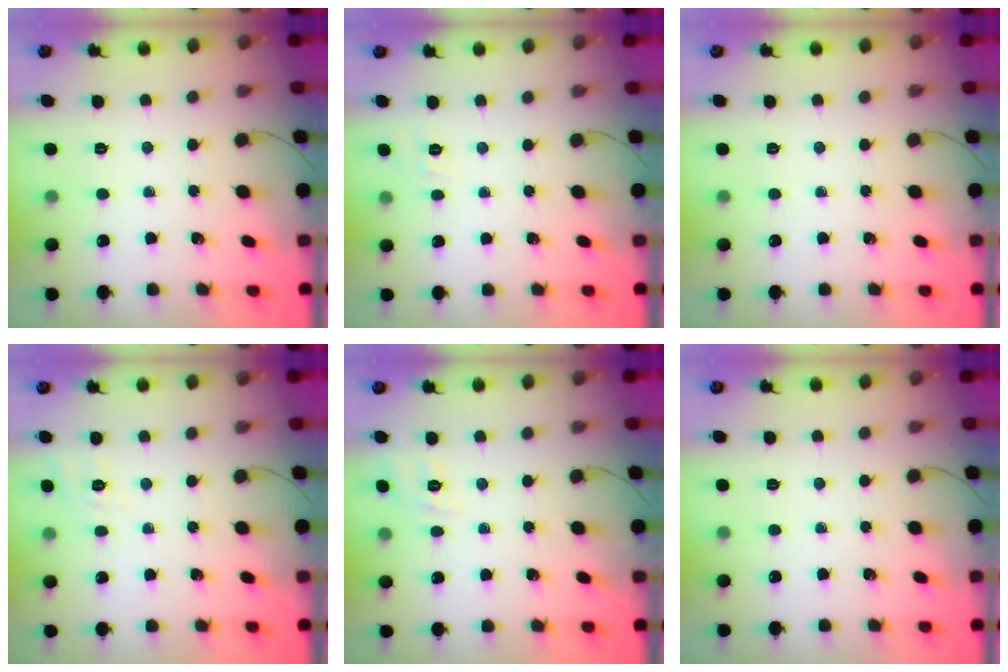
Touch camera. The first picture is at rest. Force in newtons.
{"total": 1.8, "press": 1.2, "slide": 1.4}
{"total": 0.0}
{"total": 2.6, "press": 1.5, "slide": 2.1}
{"total": 2.0, "press": 0.4, "slide": 1.9}
{"total": 0.0}